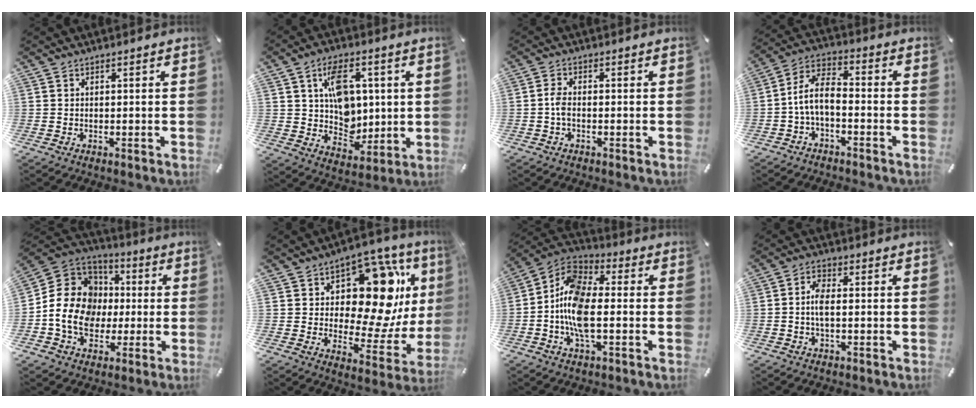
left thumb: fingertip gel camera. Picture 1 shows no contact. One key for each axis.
{"total": 11.2, "fx": 3.5, "fy": 8.7, "fz": 6.2, "tx": -0.086, "ty": -0.008, "tz": 0.067}
{"total": 2.9, "fx": -0.7, "fy": 1.4, "fz": 2.4, "tx": -0.051, "ty": 0.003, "tz": -0.015}
{"total": 7.8, "fx": -2.5, "fy": 4.1, "fz": 6.1, "tx": -0.132, "ty": 0.005, "tz": -0.046}
{"total": 15.9, "fx": -2.3, "fy": 14.0, "fz": 7.2, "tx": -0.141, "ty": 0.024, "tz": -0.037}
{"total": 20.4, "fx": 6.8, "fy": 11.3, "fz": 15.5, "tx": -0.214, "ty": -0.050, "tz": 0.109}
{"total": 12.4, "fx": -3.2, "fy": 6.5, "fz": 10.1, "tx": -0.220, "ty": 0.008, "tz": -0.060}
{"total": 4.4, "fx": -0.6, "fy": 2.0, "fz": 3.9, "tx": -0.083, "ty": 0.002, "tz": -0.014}